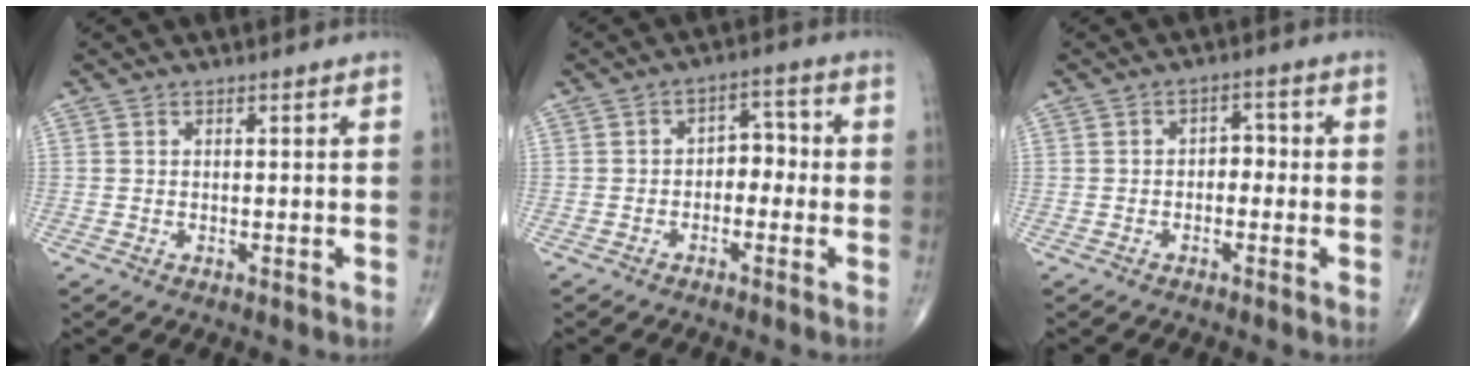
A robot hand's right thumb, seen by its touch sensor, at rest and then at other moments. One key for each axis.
{"total": 4.8, "fx": -1.0, "fy": 3.3, "fz": 3.3, "tx": -0.022, "ty": 0.027, "tz": -0.026}
{"total": 3.0, "fx": -0.6, "fy": 2.1, "fz": 2.0, "tx": -0.008, "ty": 0.016, "tz": -0.018}